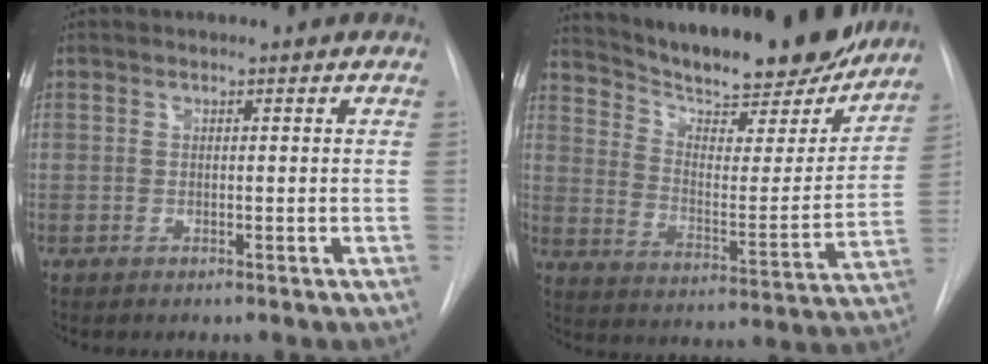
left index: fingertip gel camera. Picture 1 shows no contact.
{"total": 25.1, "force": [22.0, 5.0, 10.9], "torque": [-0.178, -0.031, 0.310]}